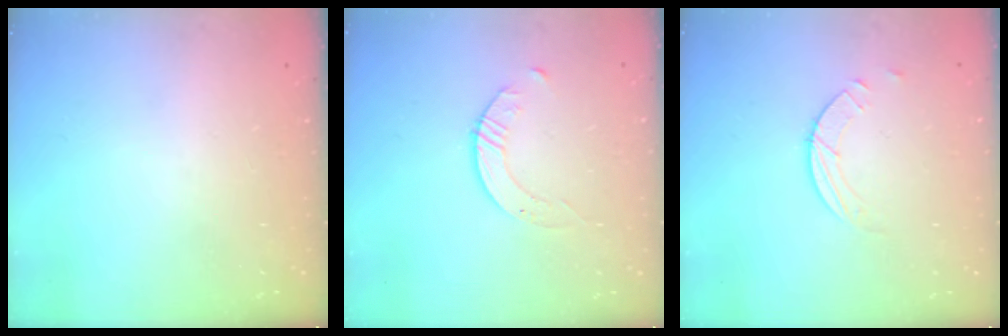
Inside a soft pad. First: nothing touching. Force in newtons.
{"total": 2.8, "press": 2.8, "slide": 0.3}
{"total": 2.5, "press": 2.4, "slide": 0.2}